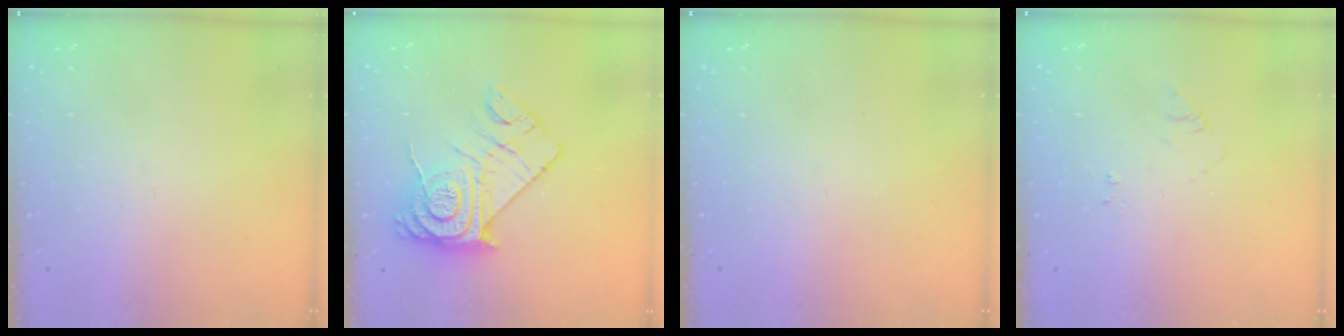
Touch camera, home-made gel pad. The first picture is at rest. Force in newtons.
{"total": 18.1, "press": 18.0, "slide": 1.5}
{"total": 0.0}
{"total": 6.0, "press": 6.0, "slide": 0.7}